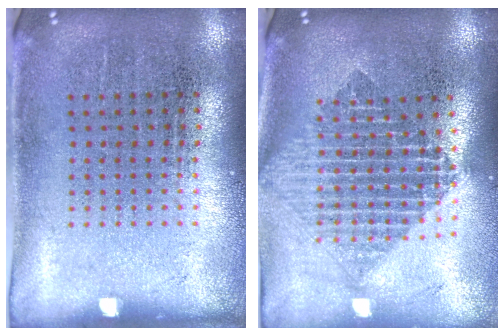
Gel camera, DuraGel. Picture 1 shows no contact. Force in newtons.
{"total": 2.0, "press": 1.7, "slide": 1.2}